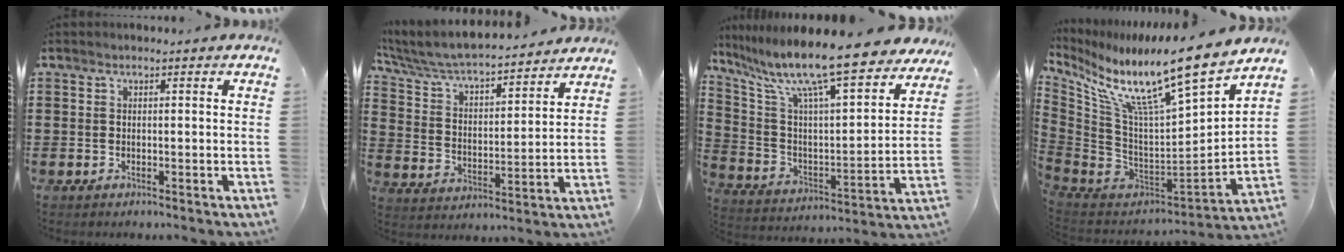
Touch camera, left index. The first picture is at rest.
{"total": 5.7, "force": [5.3, 0.5, 2.1], "torque": [-0.065, -0.039, 0.085]}
{"total": 12.9, "force": [10.8, 0.3, 7.1], "torque": [-0.171, -0.082, 0.179]}
{"total": 13.4, "force": [9.7, 1.3, 9.1], "torque": [-0.184, -0.079, 0.154]}